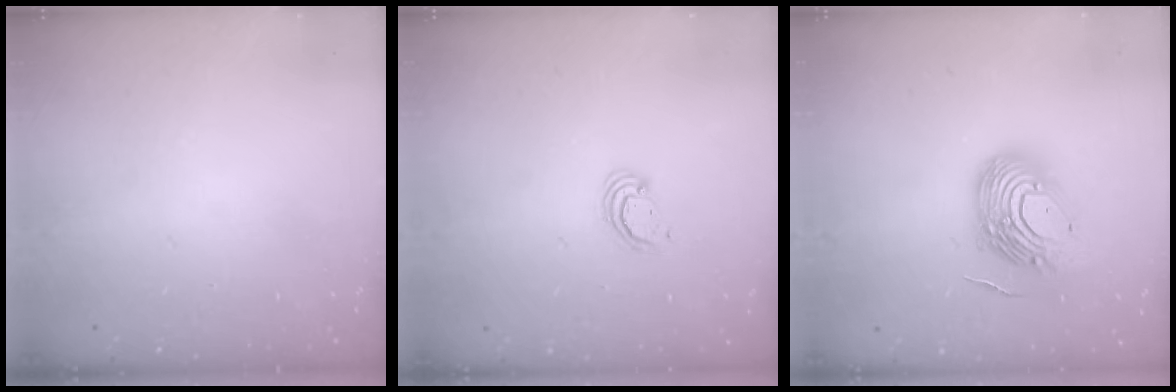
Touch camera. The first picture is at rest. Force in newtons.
{"total": 2.5, "press": 2.5, "slide": 0.2}
{"total": 14.5, "press": 14.4, "slide": 1.9}